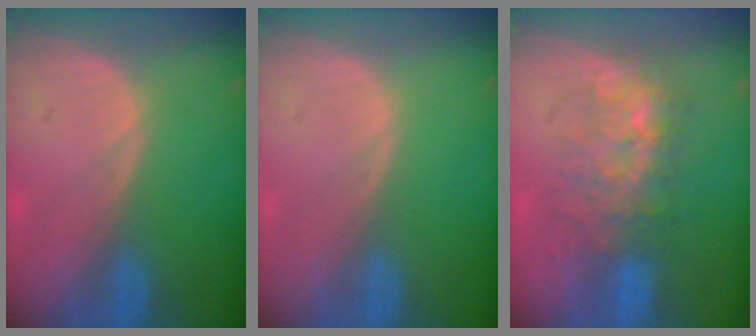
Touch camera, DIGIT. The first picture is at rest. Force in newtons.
{"total": 0.0}
{"total": 7.7, "press": 7.5, "slide": 1.5}